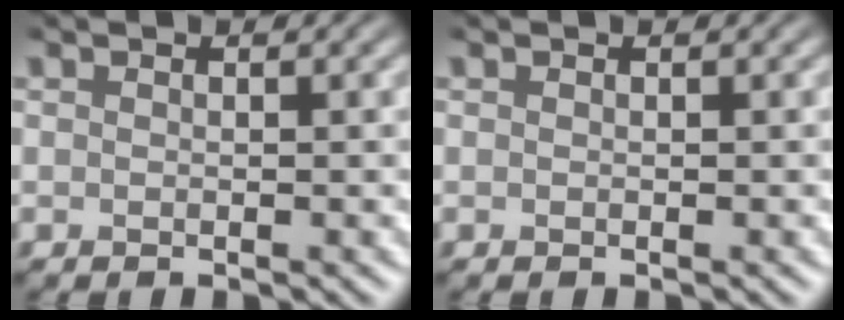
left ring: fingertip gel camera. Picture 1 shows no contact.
{"total": 0.0}